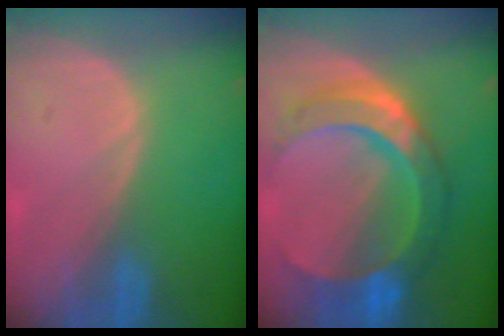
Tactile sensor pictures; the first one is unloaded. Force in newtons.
{"total": 11.0, "press": 11.0, "slide": 1.0}